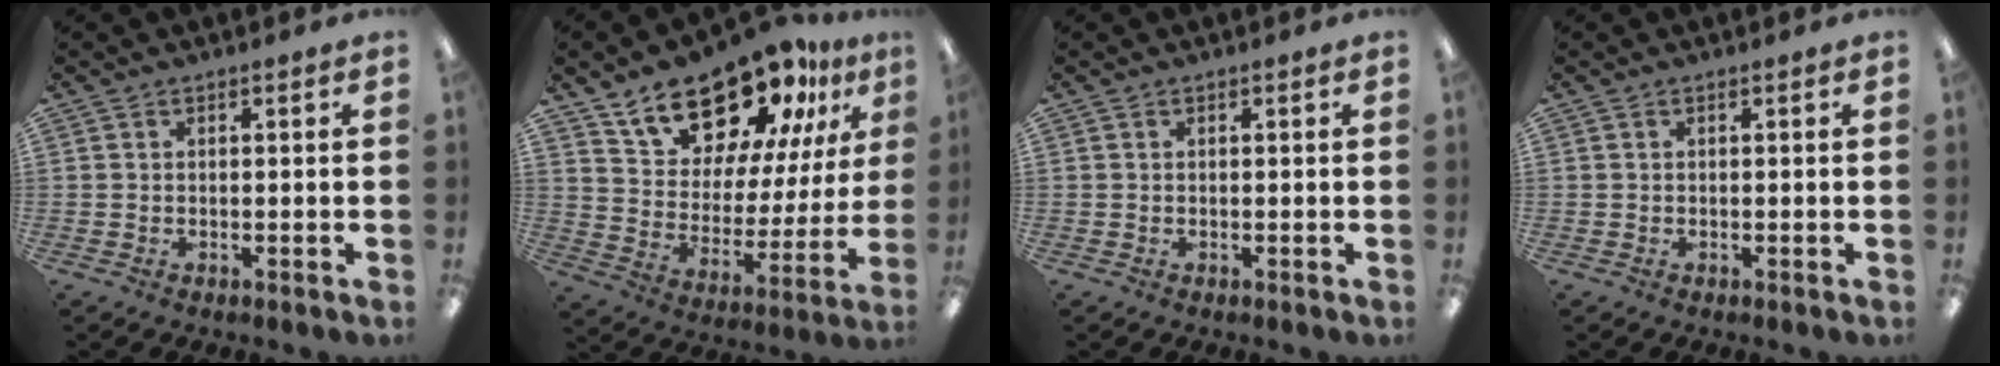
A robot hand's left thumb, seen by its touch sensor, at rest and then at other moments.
{"total": 19.7, "force": [16.1, 8.5, 7.7], "torque": [-0.136, -0.113, 0.286]}
{"total": 0.0}
{"total": 0.0}